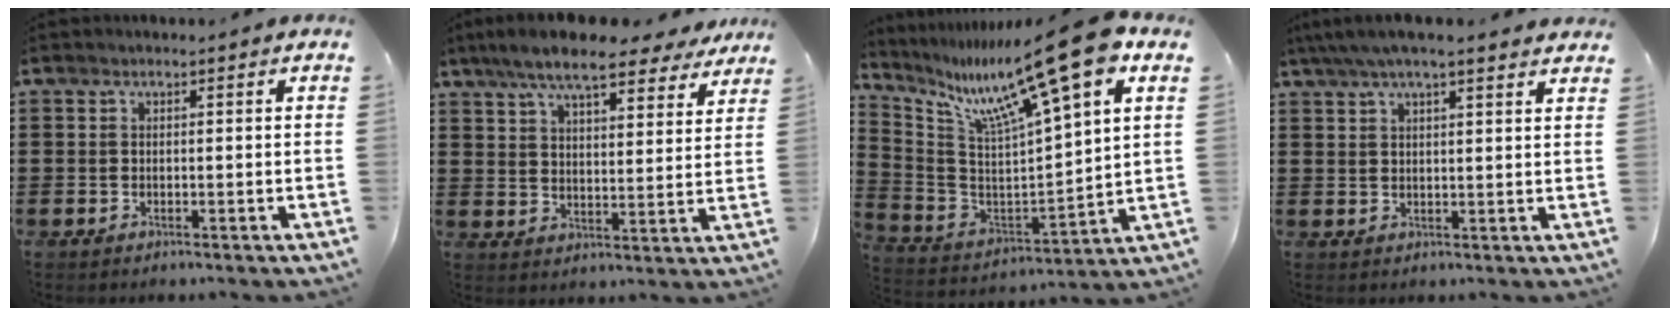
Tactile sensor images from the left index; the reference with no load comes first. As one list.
[{"total": 9.1, "force": [7.7, 1.3, 4.7], "torque": [-0.108, -0.021, 0.137]}, {"total": 14.9, "force": [10.4, 0.5, 10.6], "torque": [-0.207, -0.071, 0.164]}, {"total": 4.6, "force": [3.7, 0.4, 2.7], "torque": [-0.061, -0.004, 0.066]}]